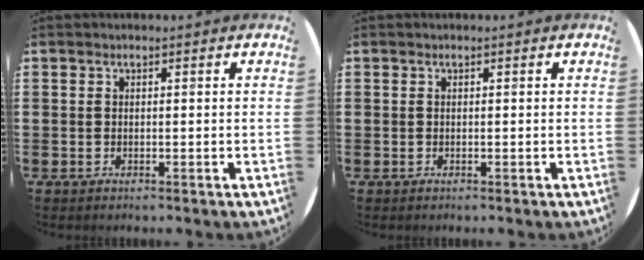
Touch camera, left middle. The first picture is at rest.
{"total": 0.0}